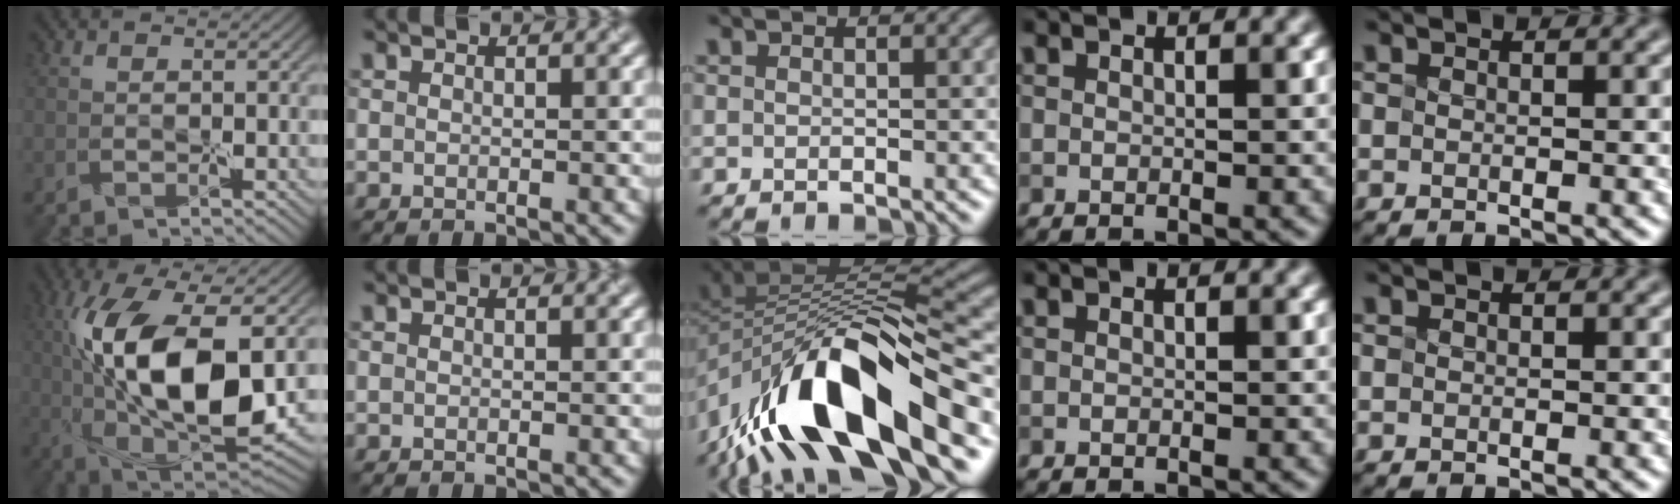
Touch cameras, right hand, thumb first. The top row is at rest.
{"thumb": {"total": 13.8, "force": [1.3, 6.2, 12.3], "torque": [-0.231, 0.007, 0.025]}, "middle": {"total": 14.5, "force": [-7.2, 5.7, 11.2], "torque": [-0.196, 0.006, -0.123]}}